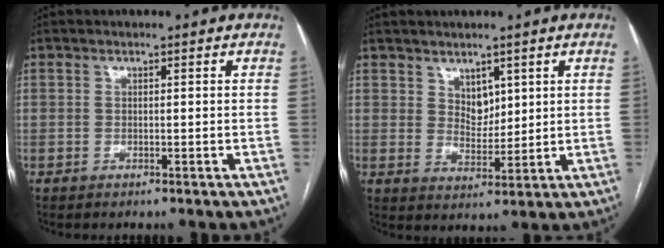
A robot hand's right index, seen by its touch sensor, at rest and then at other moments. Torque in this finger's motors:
{"motor_torque": [0.09, 0.10, 0.04, 0.03]}